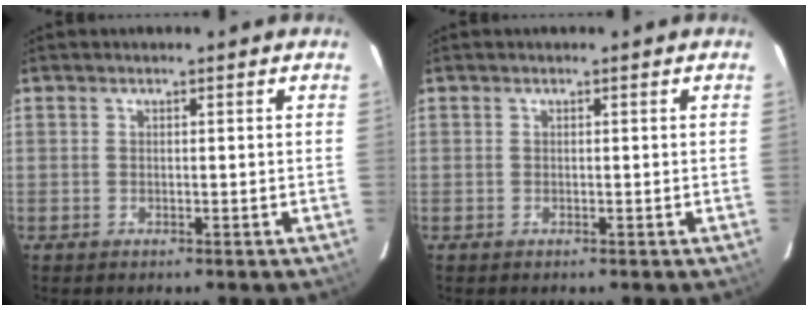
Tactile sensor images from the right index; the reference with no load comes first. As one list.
[{"total": 0.0}]